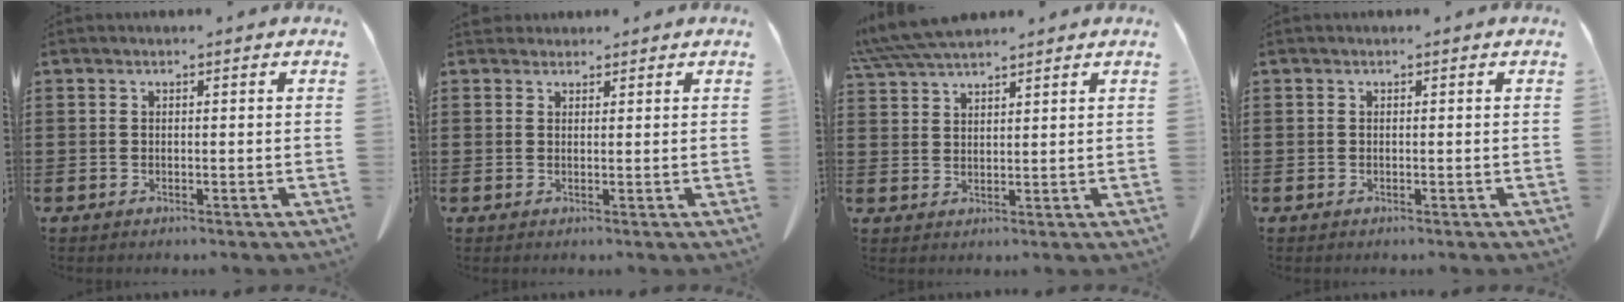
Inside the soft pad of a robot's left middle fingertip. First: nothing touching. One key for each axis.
{"total": 1.6, "fx": 1.5, "fy": 0.7, "fz": 0.1, "tx": -0.007, "ty": 0.001, "tz": 0.030}
{"total": 5.8, "fx": 5.2, "fy": 0.9, "fz": 2.3, "tx": -0.062, "ty": -0.012, "tz": 0.099}
{"total": 0.0}